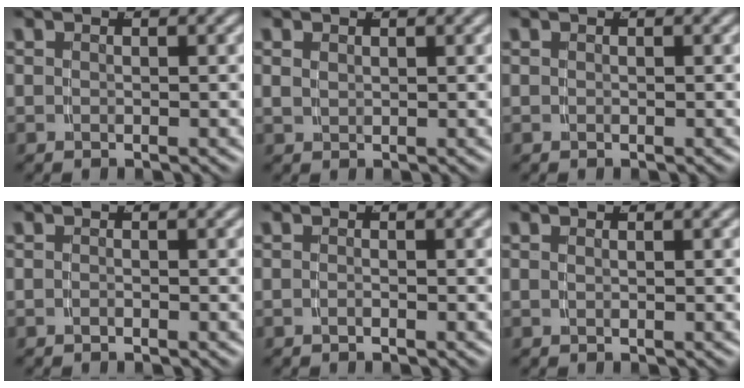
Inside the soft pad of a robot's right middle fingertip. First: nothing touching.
{"total": 0.7, "force": [0.6, 0.0, 0.2], "torque": [-0.002, -0.003, 0.020]}
{"total": 0.0}
{"total": 0.6, "force": [-0.5, -0.3, 0.0], "torque": [-0.003, -0.002, -0.009]}
{"total": 0.6, "force": [-0.6, -0.2, 0.2], "torque": [-0.007, 0.000, -0.011]}
{"total": 0.6, "force": [0.1, -0.6, 0.1], "torque": [-0.001, -0.002, 0.005]}